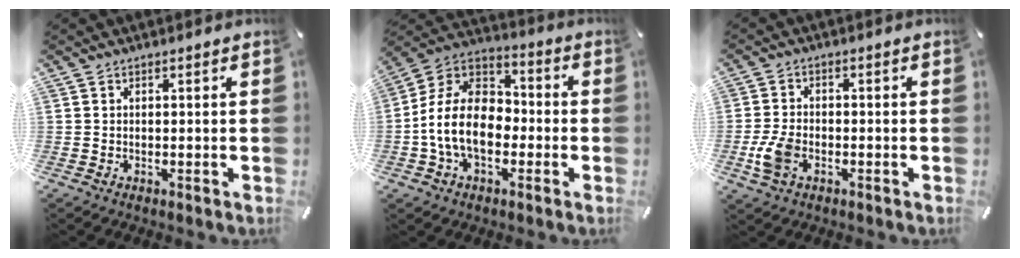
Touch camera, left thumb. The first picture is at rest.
{"total": 14.5, "force": [-4.3, 10.3, 9.2], "torque": [-0.204, 0.026, -0.081]}
{"total": 6.6, "force": [-2.2, 4.2, 4.6], "torque": [-0.105, 0.006, -0.041]}